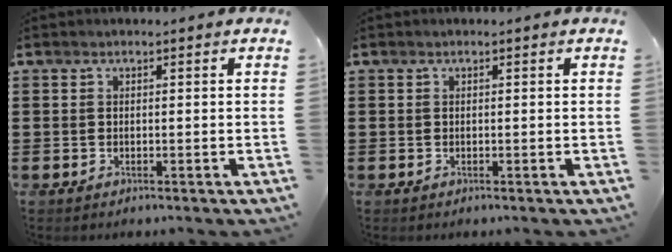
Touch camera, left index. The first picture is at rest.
{"total": 0.0}